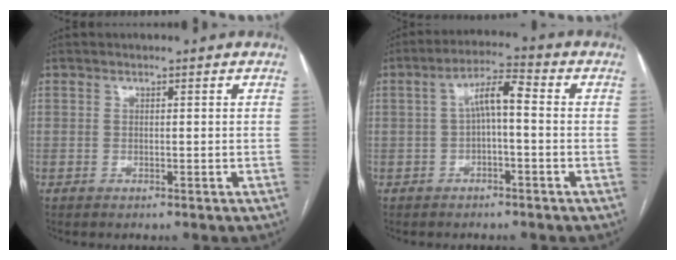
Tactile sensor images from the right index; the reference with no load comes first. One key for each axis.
{"total": 5.7, "fx": 0.0, "fy": 1.3, "fz": 5.6, "tx": -0.100, "ty": 0.026, "tz": -0.001}